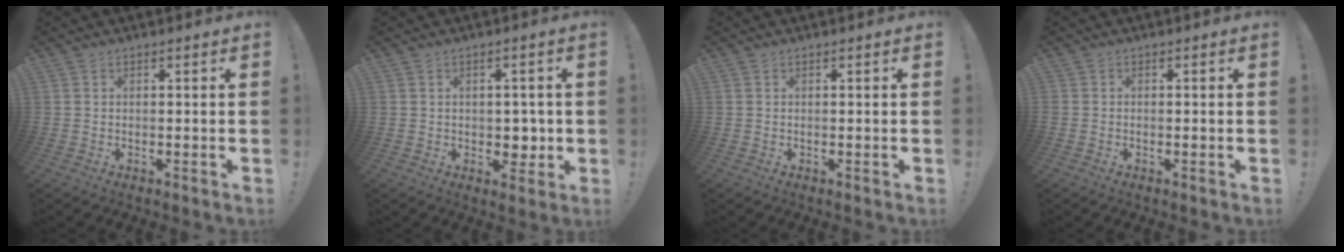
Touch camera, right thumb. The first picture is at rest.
{"total": 4.7, "force": [0.1, 4.1, 2.2], "torque": [-0.014, -0.002, 0.001]}
{"total": 0.0}
{"total": 0.8, "force": [-0.6, 0.5, 0.2], "torque": [-0.004, 0.003, -0.011]}